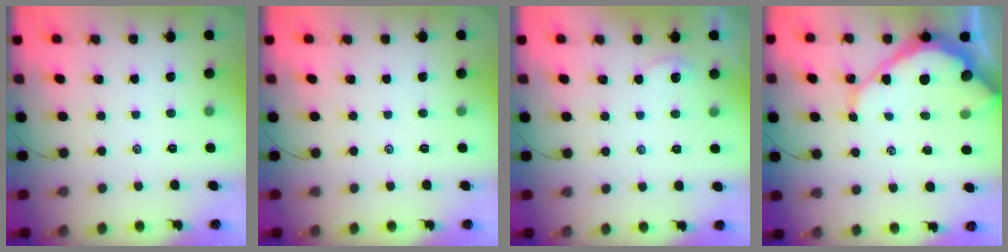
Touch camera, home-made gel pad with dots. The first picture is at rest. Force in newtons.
{"total": 0.0}
{"total": 3.1, "press": 3.1, "slide": 0.3}
{"total": 11.4, "press": 11.3, "slide": 1.1}